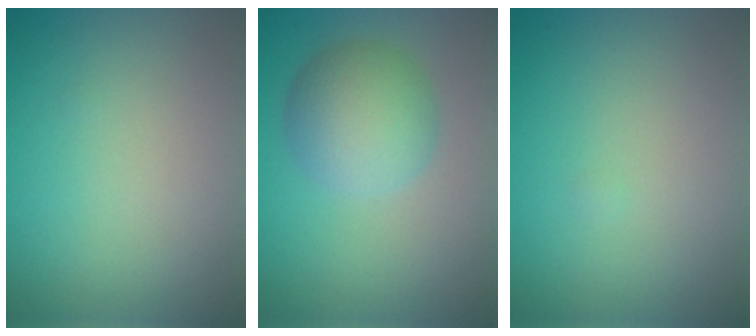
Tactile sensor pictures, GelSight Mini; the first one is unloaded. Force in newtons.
{"total": 5.4, "press": 5.4, "slide": 0.0}
{"total": 0.0}